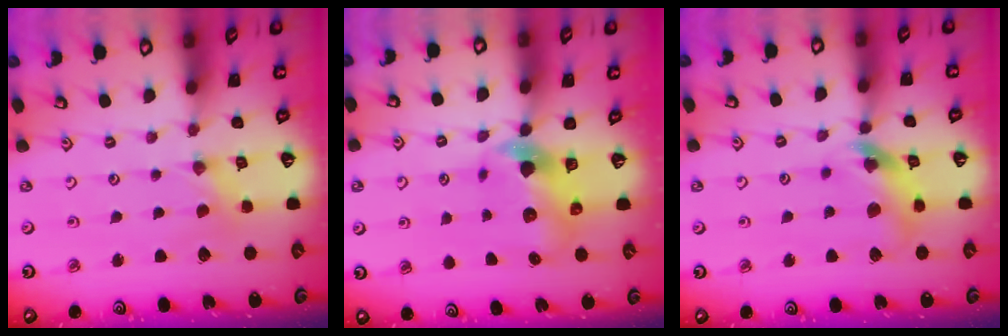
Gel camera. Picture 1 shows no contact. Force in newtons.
{"total": 7.4, "press": 7.3, "slide": 1.0}
{"total": 13.0, "press": 12.9, "slide": 1.6}